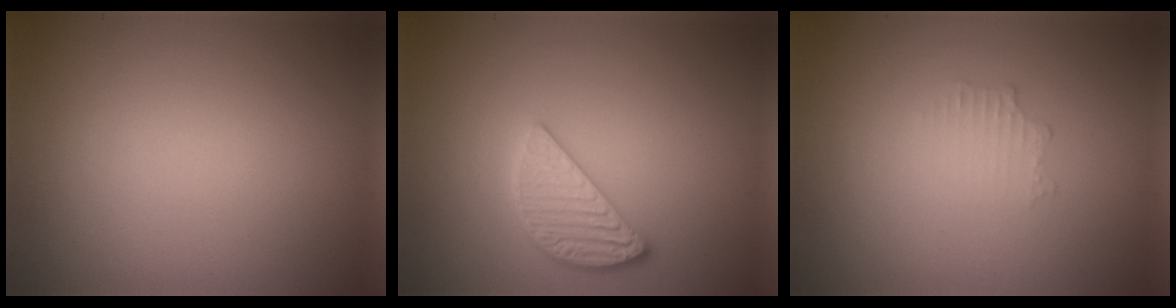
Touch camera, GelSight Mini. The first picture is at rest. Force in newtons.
{"total": 2.8, "press": 2.8, "slide": 0.6}
{"total": 0.6, "press": 0.4, "slide": 0.3}